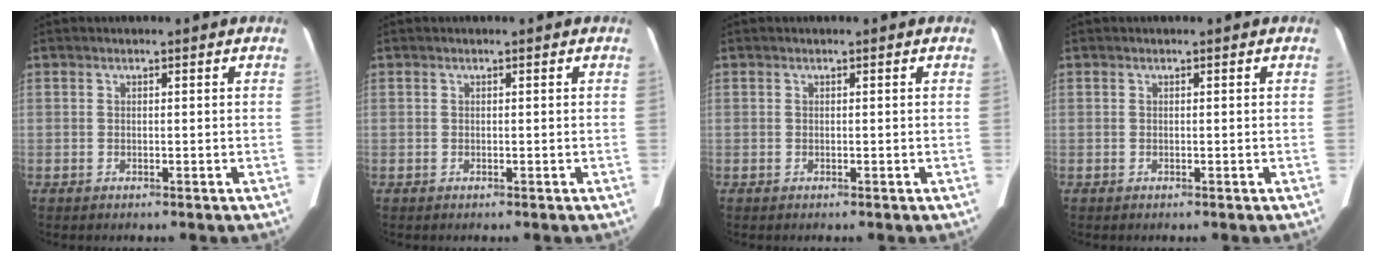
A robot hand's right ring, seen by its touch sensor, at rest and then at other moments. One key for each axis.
{"total": 0.0}
{"total": 0.0}
{"total": 0.0}